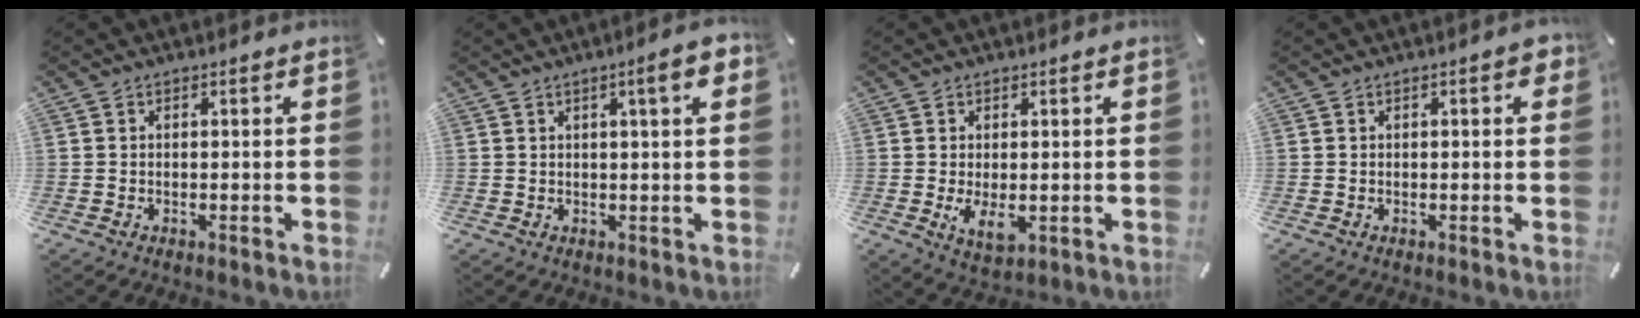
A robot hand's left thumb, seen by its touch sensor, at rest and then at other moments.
{"total": 6.2, "force": [2.6, 0.9, 5.6], "torque": [-0.086, -0.004, 0.037]}
{"total": 4.9, "force": [-0.5, 2.6, 4.2], "torque": [-0.083, -0.011, -0.014]}
{"total": 2.0, "force": [0.5, 0.8, 1.7], "torque": [-0.027, 0.003, 0.005]}